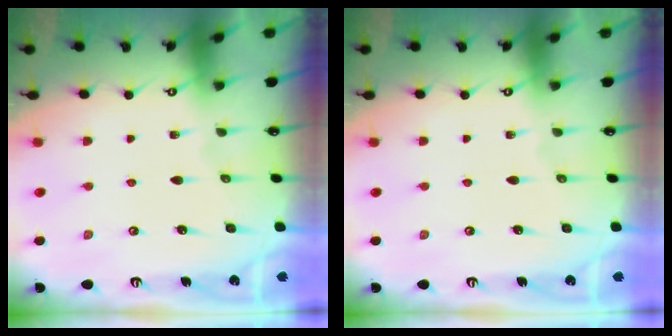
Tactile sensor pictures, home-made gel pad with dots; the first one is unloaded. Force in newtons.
{"total": 0.0}